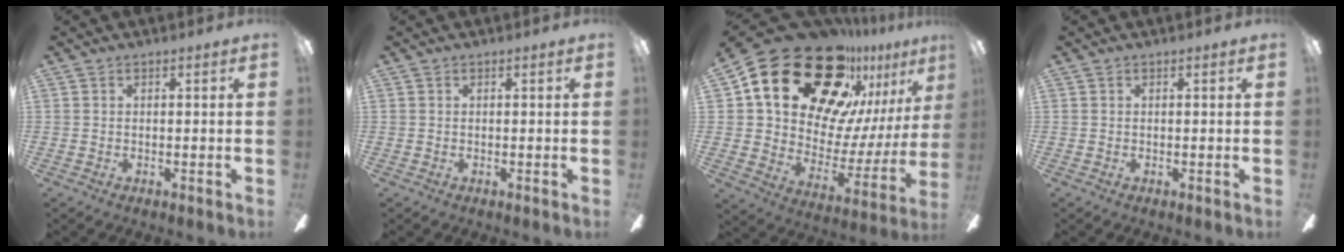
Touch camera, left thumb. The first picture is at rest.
{"total": 0.0}
{"total": 28.3, "force": [19.0, 15.6, 14.1], "torque": [-0.225, -0.126, 0.357]}
{"total": 0.0}